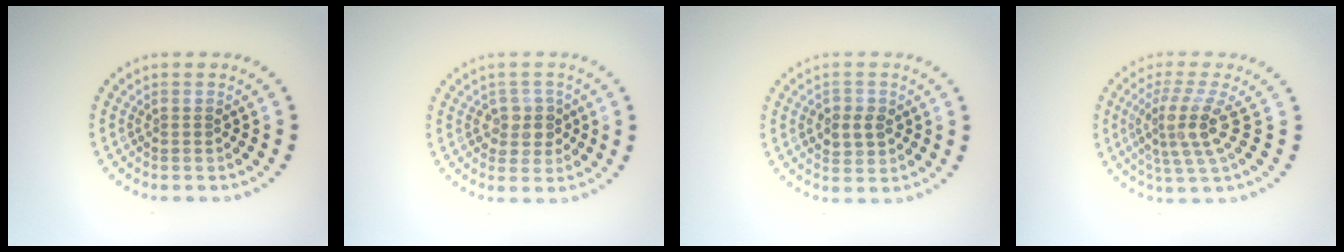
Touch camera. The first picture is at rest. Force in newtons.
{"total": 2.2, "press": 2.1, "slide": 0.7}
{"total": 2.5, "press": 2.4, "slide": 0.4}
{"total": 3.9, "press": 2.7, "slide": 2.7}